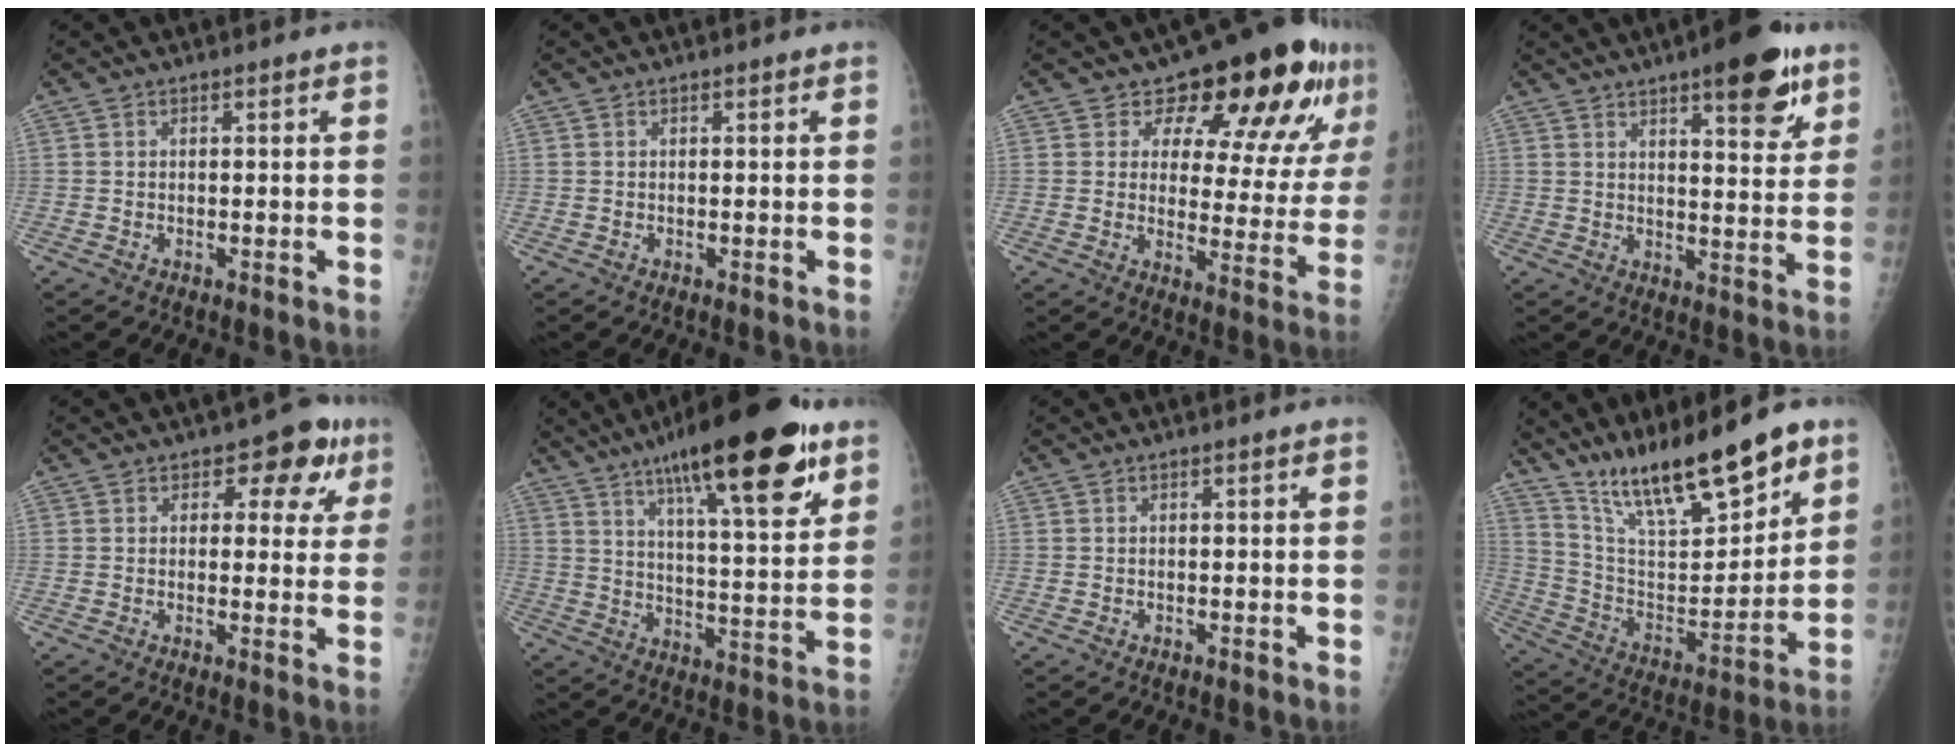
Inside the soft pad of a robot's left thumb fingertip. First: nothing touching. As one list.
[{"total": 0.0}, {"total": 17.6, "force": [10.6, 8.3, 11.4], "torque": [-0.099, -0.059, 0.133]}, {"total": 12.7, "force": [7.5, 4.0, 9.5], "torque": [-0.097, -0.035, 0.098]}, {"total": 8.0, "force": [3.6, 5.1, 5.0], "torque": [-0.010, -0.006, 0.036]}, {"total": 21.6, "force": [12.6, 5.7, 16.5], "torque": [-0.222, -0.045, 0.189]}, {"total": 0.0}, {"total": 21.3, "force": [15.8, 5.9, 13.0], "torque": [-0.174, -0.084, 0.279]}]